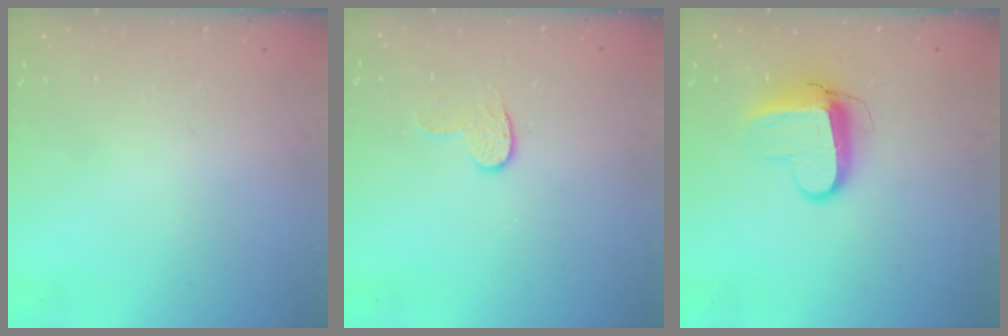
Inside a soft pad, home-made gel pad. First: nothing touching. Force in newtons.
{"total": 4.1, "press": 4.1, "slide": 0.4}
{"total": 8.9, "press": 8.8, "slide": 1.0}